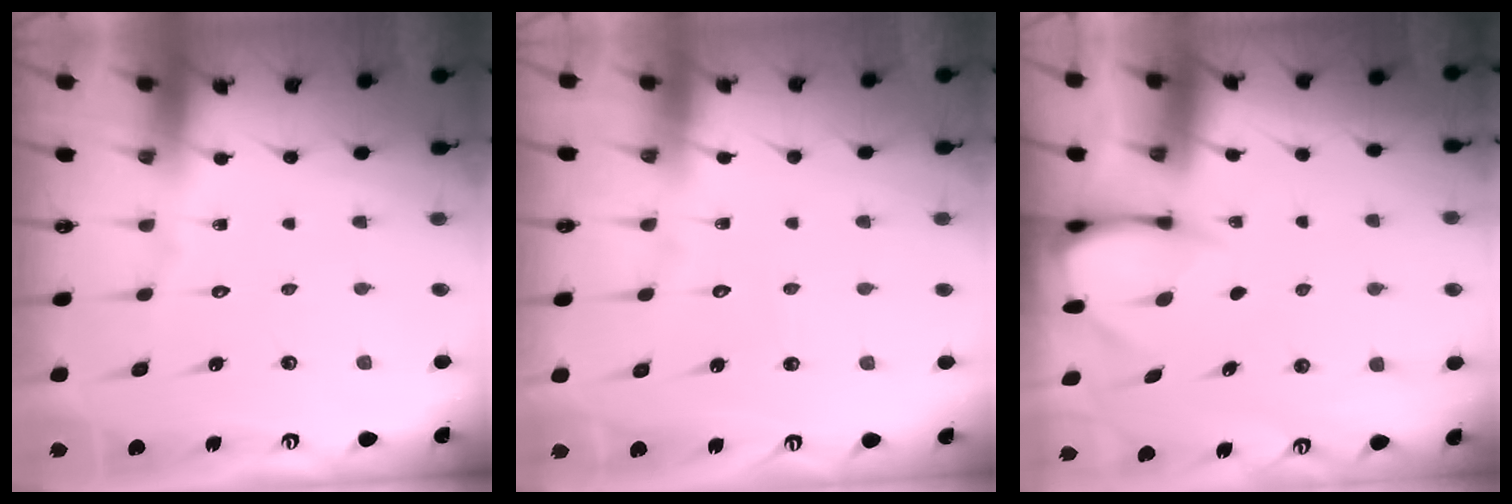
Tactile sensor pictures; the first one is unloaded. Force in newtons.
{"total": 2.6, "press": 2.6, "slide": 0.2}
{"total": 3.3, "press": 3.3, "slide": 0.3}